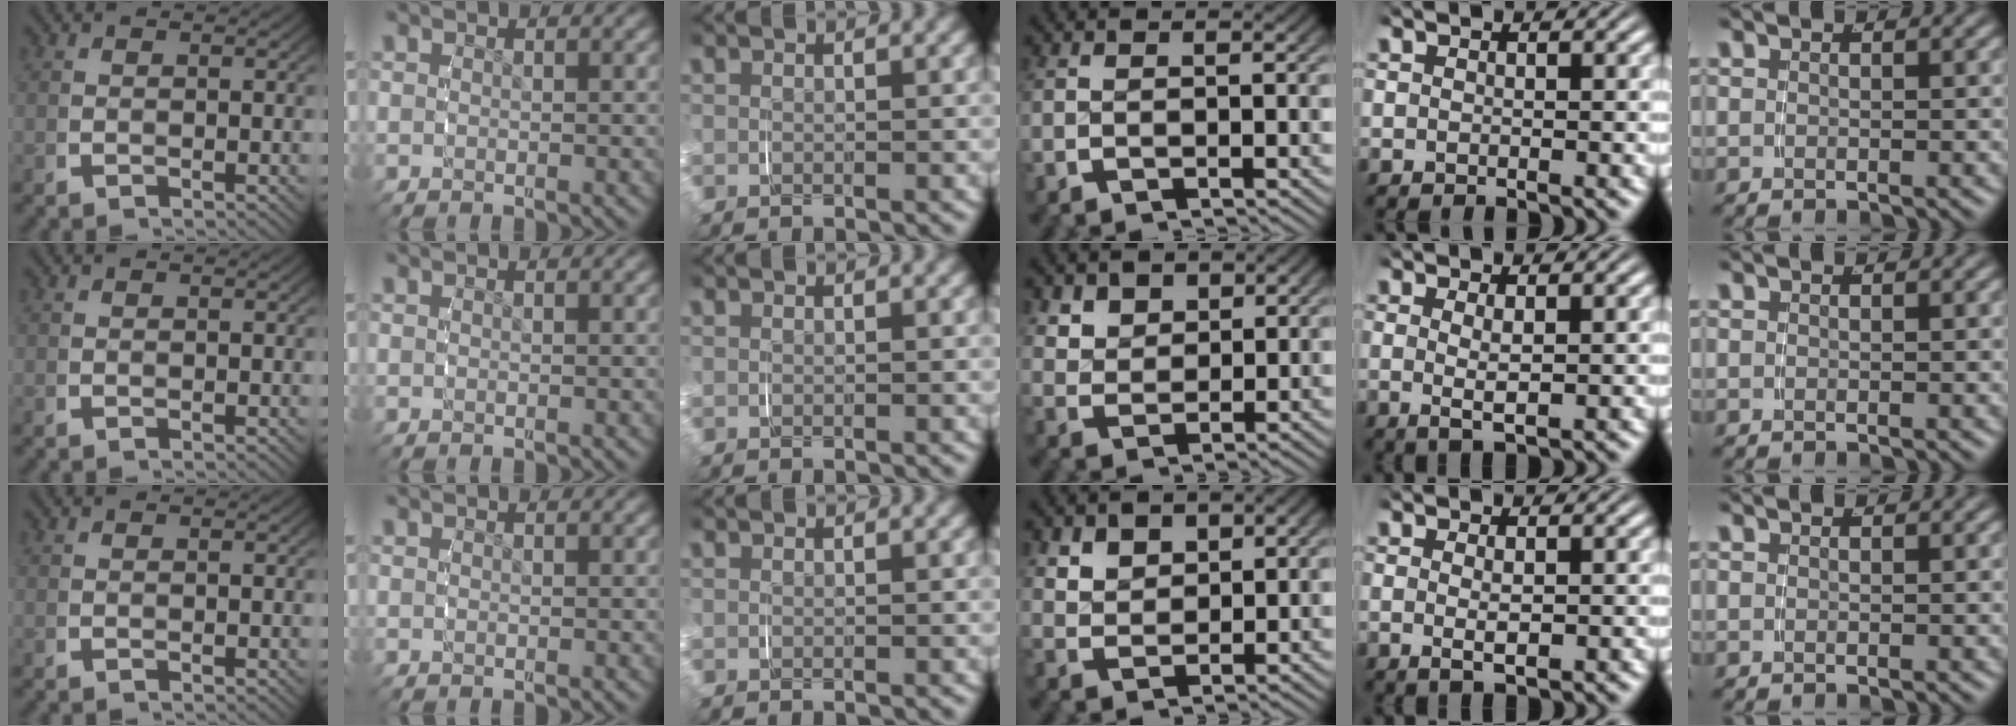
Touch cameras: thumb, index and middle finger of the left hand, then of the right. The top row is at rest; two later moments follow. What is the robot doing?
{"motion": "grasp_and_lifting", "object": "pen bag"}